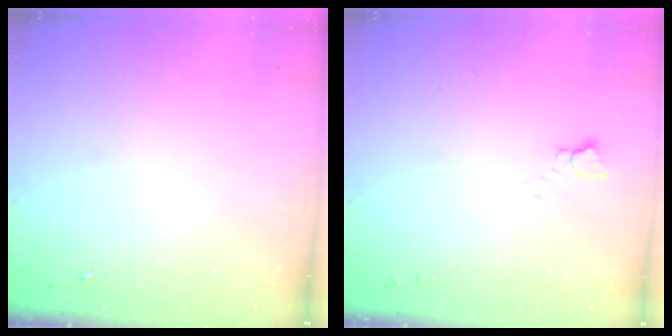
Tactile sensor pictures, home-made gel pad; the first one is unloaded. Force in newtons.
{"total": 2.7, "press": 2.7, "slide": 0.3}